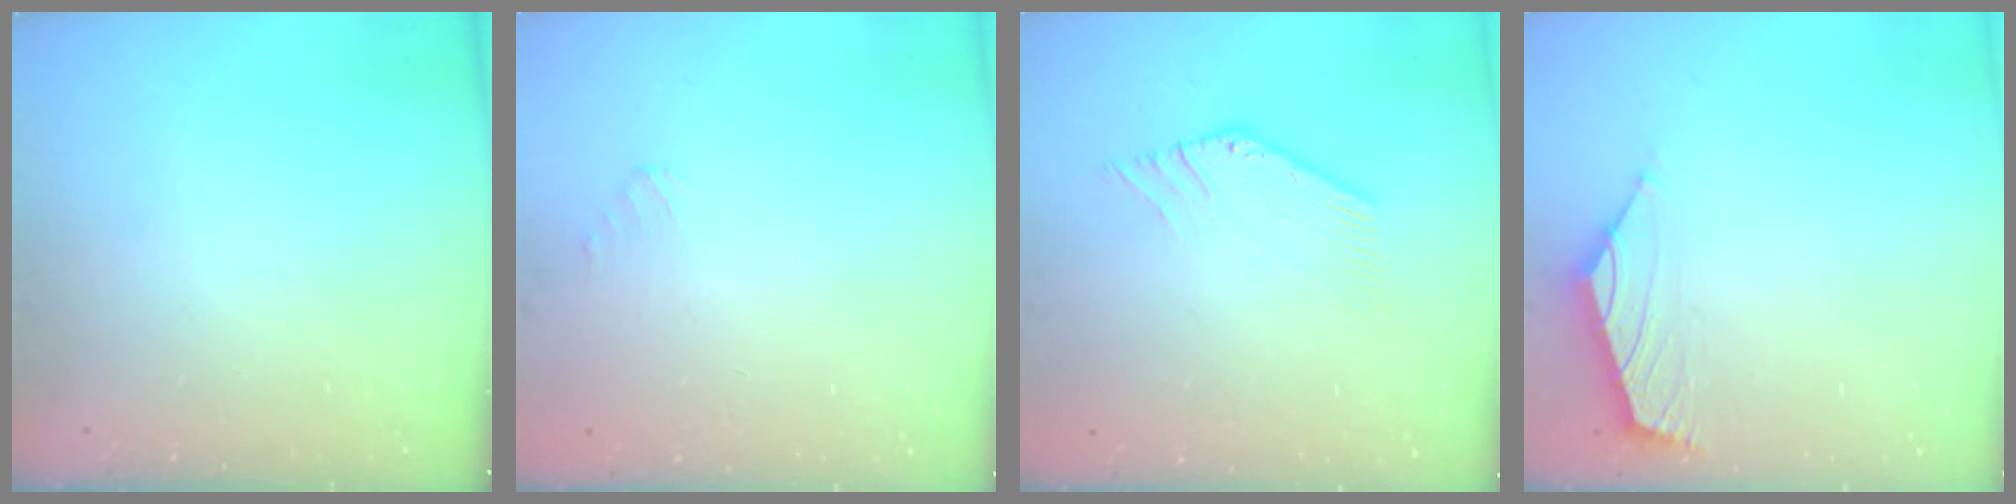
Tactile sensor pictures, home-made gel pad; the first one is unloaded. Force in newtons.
{"total": 1.0, "press": 0.9, "slide": 0.4}
{"total": 0.0}
{"total": 1.8, "press": 1.7, "slide": 0.6}